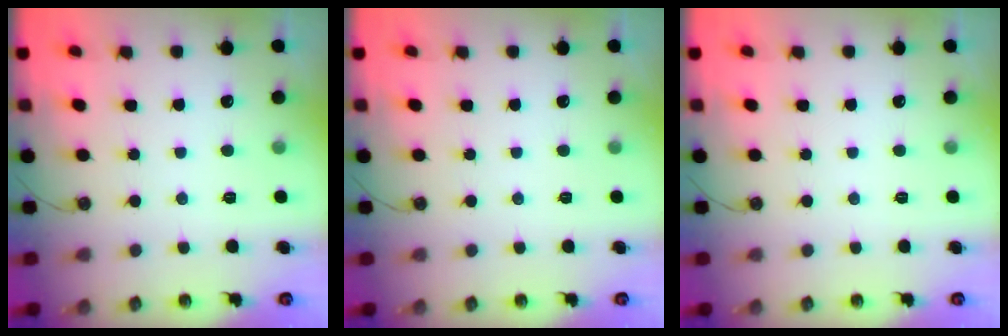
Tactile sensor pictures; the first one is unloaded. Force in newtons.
{"total": 0.0}
{"total": 0.0}